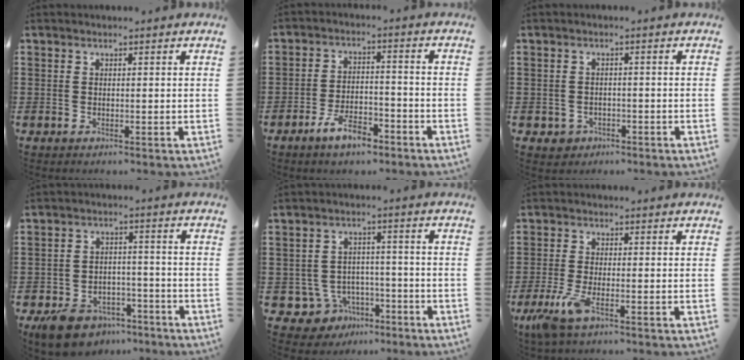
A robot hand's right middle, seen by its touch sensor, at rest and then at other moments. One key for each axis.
{"total": 6.5, "fx": -4.8, "fy": 2.1, "fz": 3.9, "tx": -0.075, "ty": 0.007, "tz": -0.089}
{"total": 1.4, "fx": -0.9, "fy": 1.1, "fz": 0.2, "tx": -0.011, "ty": -0.001, "tz": -0.022}
{"total": 6.7, "fx": -5.7, "fy": 2.7, "fz": 2.3, "tx": -0.061, "ty": 0.011, "tz": -0.112}
{"total": 5.3, "fx": -3.6, "fy": 3.7, "fz": 1.2, "tx": -0.046, "ty": 0.011, "tz": -0.068}
{"total": 4.7, "fx": -2.6, "fy": 1.1, "fz": 3.8, "tx": -0.103, "ty": -0.019, "tz": -0.053}